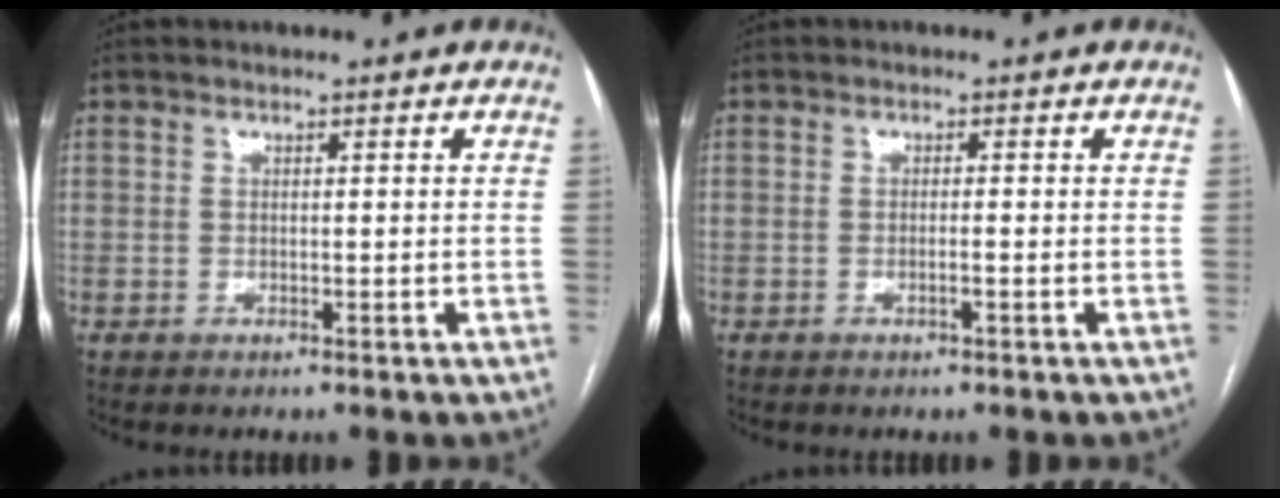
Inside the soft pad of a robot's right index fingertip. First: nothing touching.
{"total": 1.0, "force": [-0.5, -0.1, 0.9], "torque": [-0.018, 0.000, -0.008]}